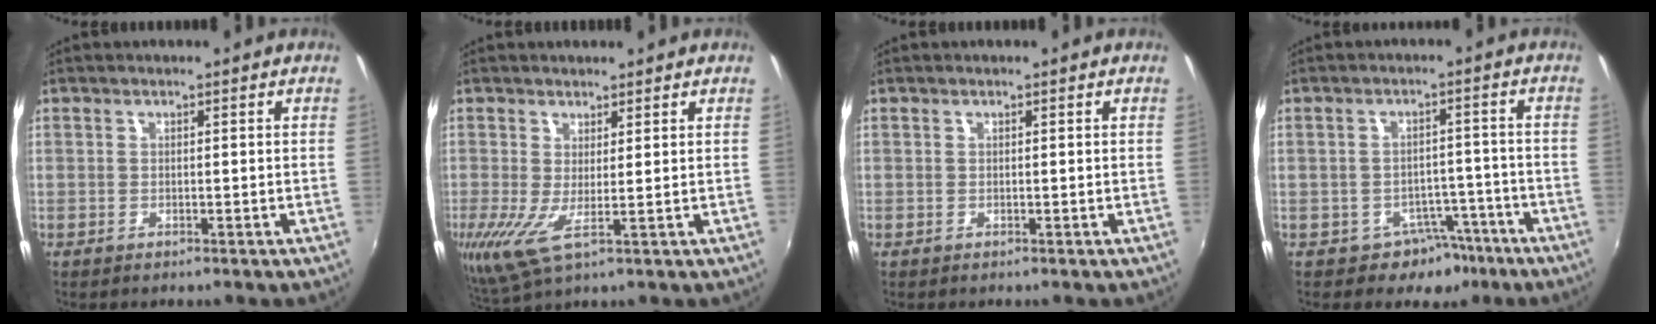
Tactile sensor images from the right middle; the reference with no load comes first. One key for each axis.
{"total": 4.9, "fx": 0.7, "fy": 0.7, "fz": 4.8, "tx": -0.095, "ty": -0.017, "tz": 0.008}
{"total": 0.0}
{"total": 6.3, "fx": -4.2, "fy": 4.5, "fz": 1.4, "tx": -0.029, "ty": 0.023, "tz": -0.044}